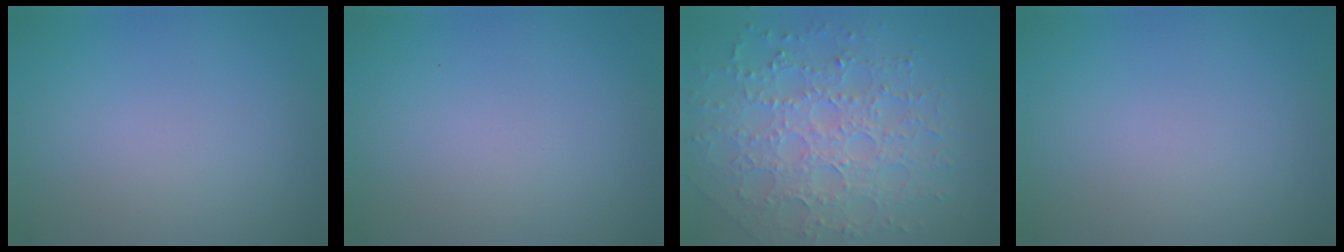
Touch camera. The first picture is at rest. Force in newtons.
{"total": 0.0}
{"total": 7.2, "press": 5.1, "slide": 5.1}
{"total": 0.0}